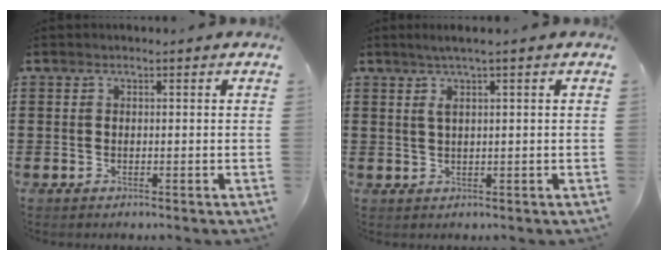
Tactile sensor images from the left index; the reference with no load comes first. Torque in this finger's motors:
{"motor_torque": [0.54, -0.59, 0.08, 0.07]}